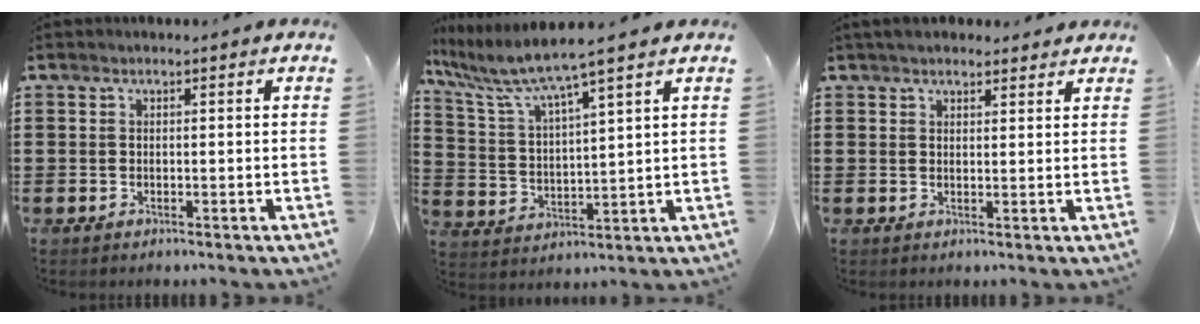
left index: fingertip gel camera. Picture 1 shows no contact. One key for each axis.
{"total": 7.0, "fx": 5.8, "fy": -0.5, "fz": 3.9, "tx": -0.101, "ty": -0.037, "tz": 0.092}
{"total": 3.1, "fx": 2.7, "fy": 1.3, "fz": 0.7, "tx": -0.021, "ty": 0.002, "tz": 0.051}